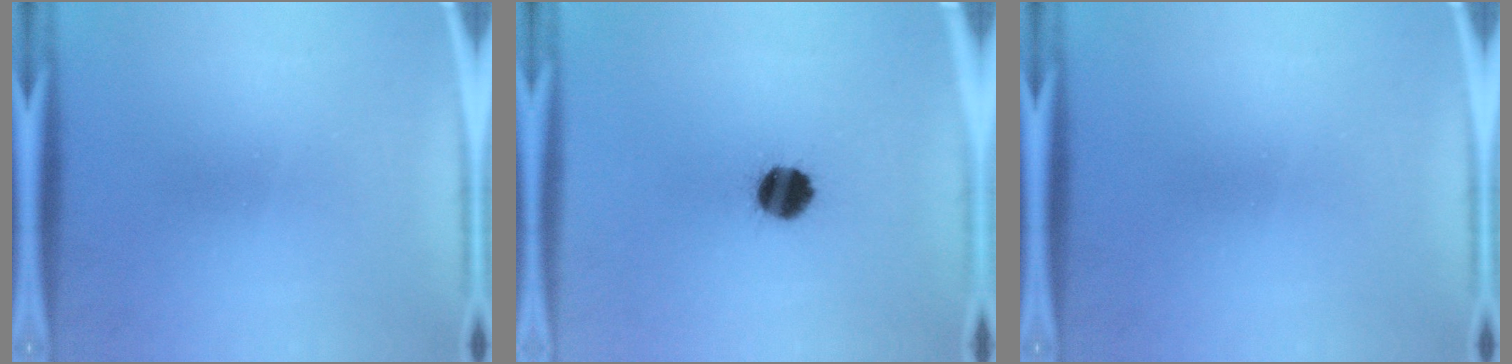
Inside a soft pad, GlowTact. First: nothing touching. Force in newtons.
{"total": 8.2}
{"total": 0.0}